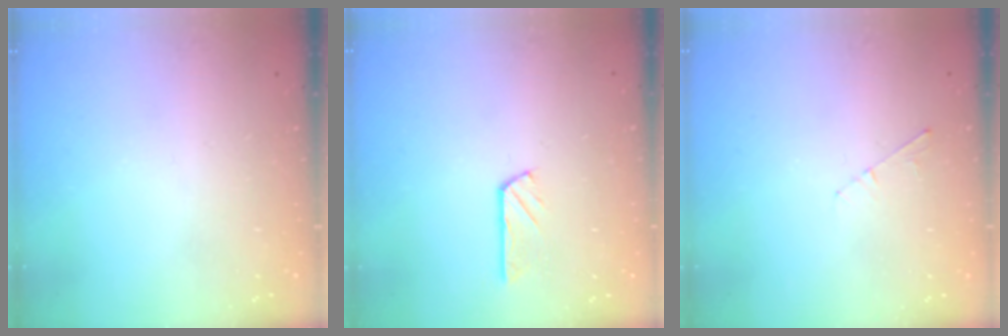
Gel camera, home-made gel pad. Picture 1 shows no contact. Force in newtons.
{"total": 2.9, "press": 2.9, "slide": 0.1}
{"total": 2.8, "press": 2.8, "slide": 0.4}